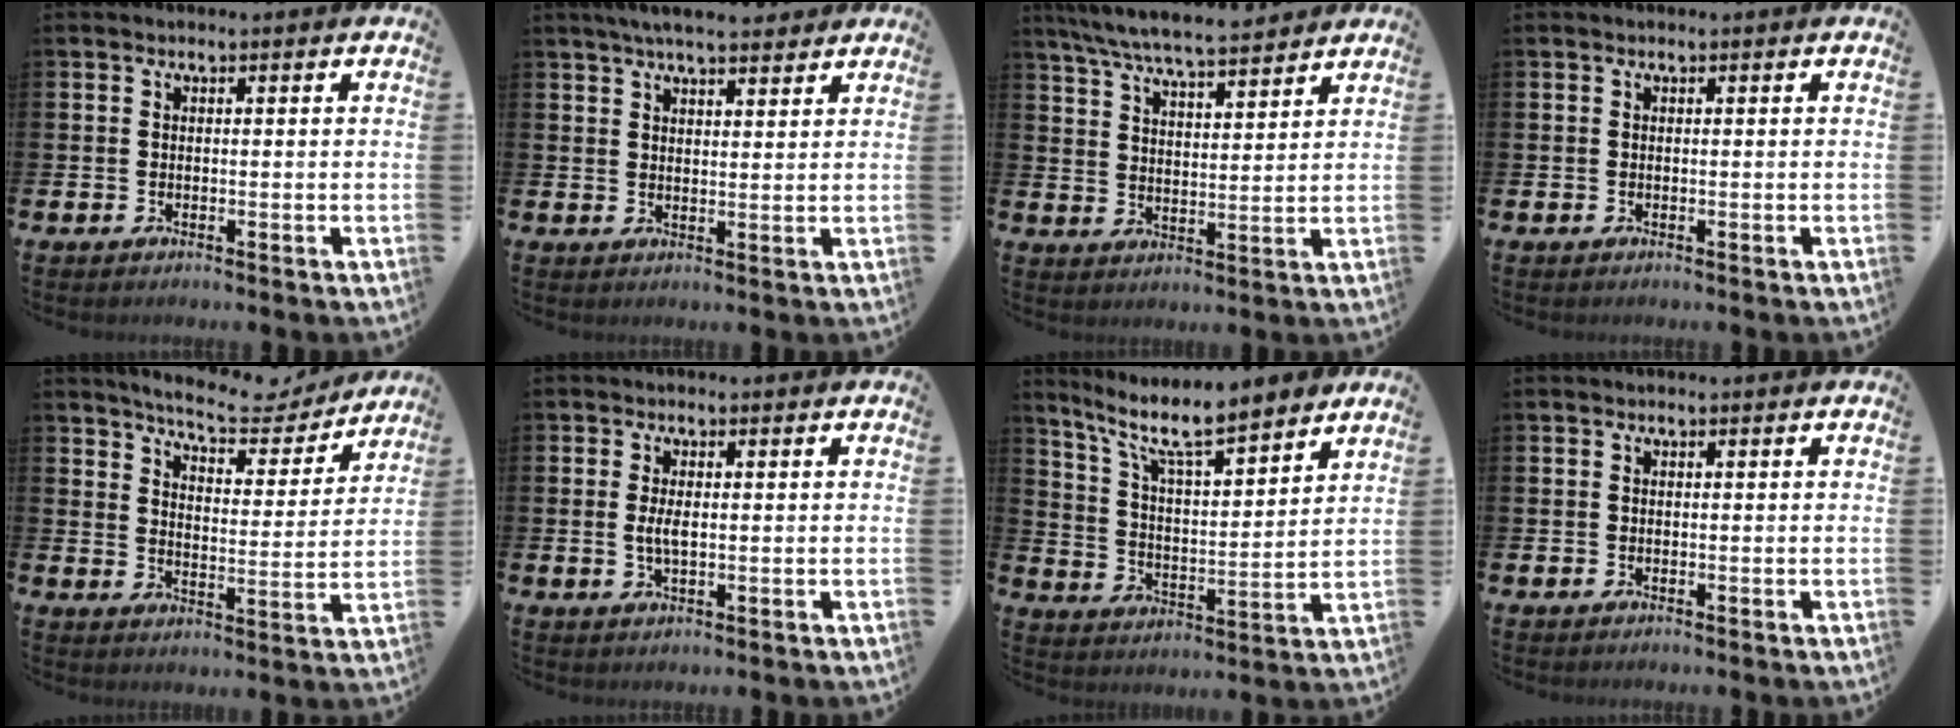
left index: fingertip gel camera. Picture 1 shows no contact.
{"total": 4.9, "force": [4.5, 0.7, 1.7], "torque": [-0.042, -0.011, 0.082]}
{"total": 7.2, "force": [6.8, 0.4, 2.1], "torque": [-0.070, -0.035, 0.124]}
{"total": 0.0}
{"total": 7.6, "force": [7.1, 1.4, 2.2], "torque": [-0.061, -0.043, 0.124]}
{"total": 2.5, "force": [0.1, 1.0, 2.3], "torque": [-0.045, 0.004, 0.000]}
{"total": 10.0, "force": [8.5, 2.1, 4.7], "torque": [-0.120, -0.047, 0.147]}
{"total": 0.0}